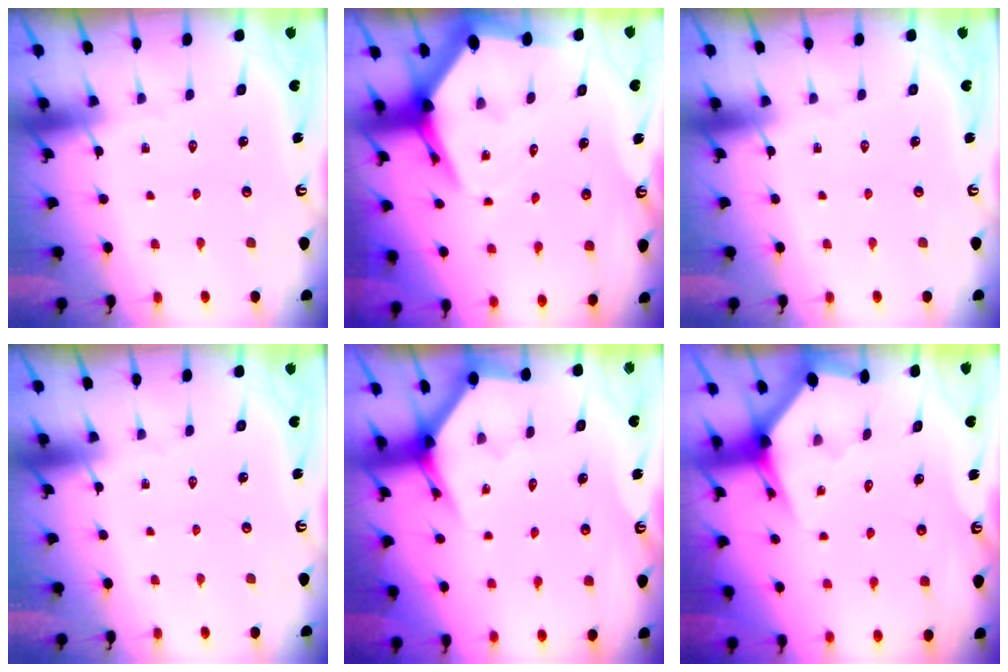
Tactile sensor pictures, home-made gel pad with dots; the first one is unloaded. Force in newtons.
{"total": 6.7, "press": 6.7, "slide": 0.8}
{"total": 0.0}
{"total": 0.0}
{"total": 3.9, "press": 3.9, "slide": 0.4}
{"total": 3.1, "press": 3.1, "slide": 0.5}